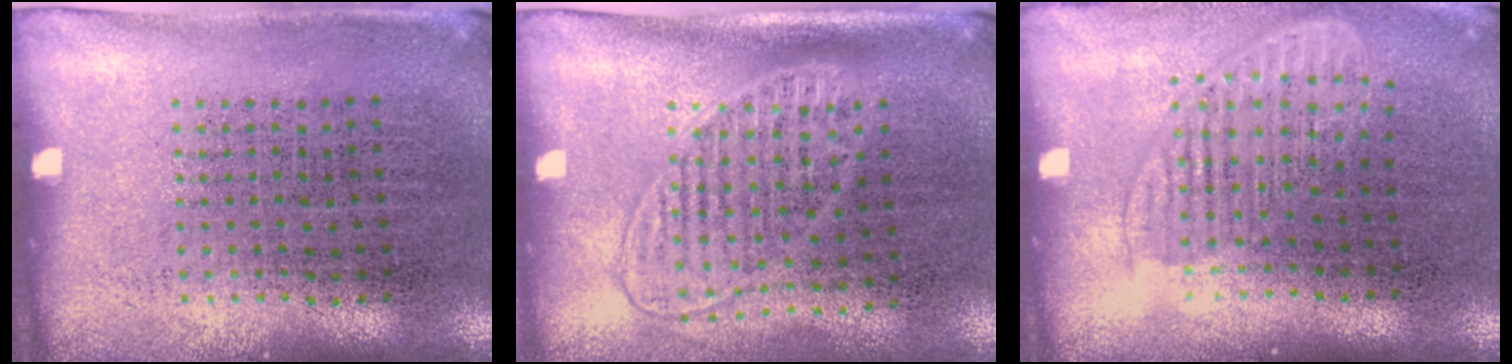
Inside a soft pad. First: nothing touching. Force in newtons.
{"total": 1.4, "press": 1.2, "slide": 0.7}
{"total": 1.5, "press": 1.3, "slide": 0.7}